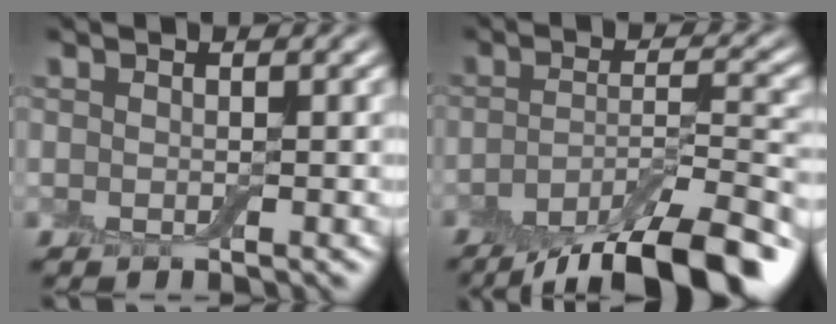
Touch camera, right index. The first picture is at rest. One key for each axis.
{"total": 10.8, "fx": -7.3, "fy": 3.2, "fz": 7.2, "tx": -0.109, "ty": -0.004, "tz": -0.119}